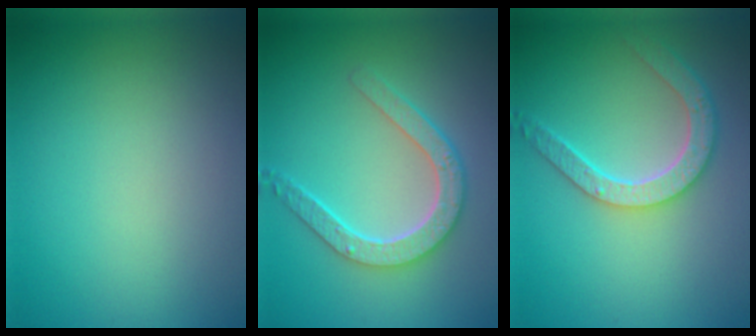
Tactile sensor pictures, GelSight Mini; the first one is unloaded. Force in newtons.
{"total": 4.7, "press": 3.8, "slide": 2.7}
{"total": 4.6, "press": 3.8, "slide": 2.7}